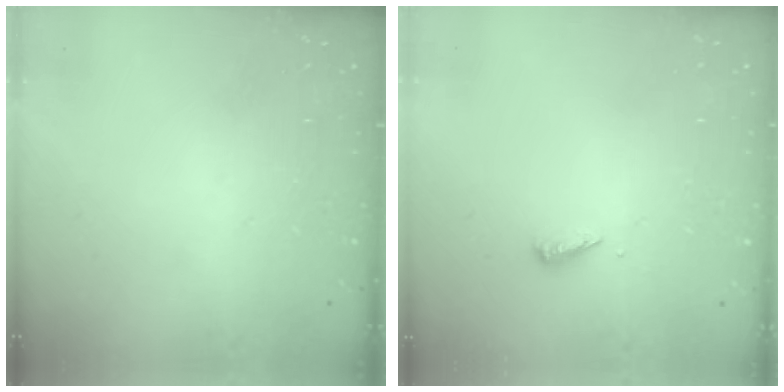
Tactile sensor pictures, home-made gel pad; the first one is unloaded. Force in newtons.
{"total": 2.5, "press": 2.5, "slide": 0.1}